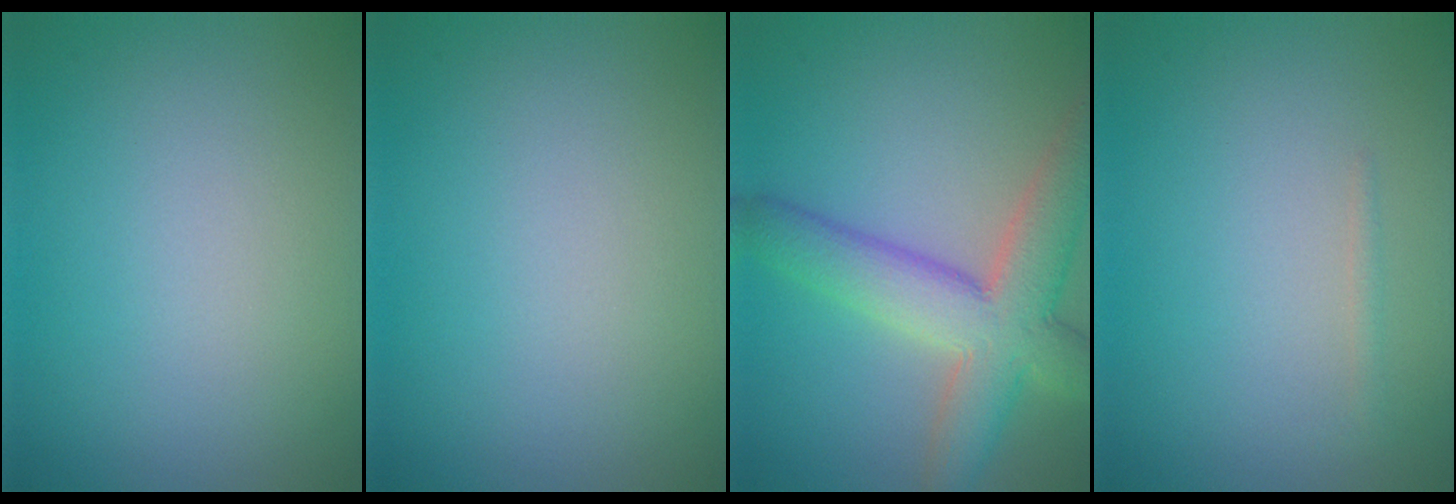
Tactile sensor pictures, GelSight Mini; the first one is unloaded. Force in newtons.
{"total": 0.0}
{"total": 7.6, "press": 7.5, "slide": 0.6}
{"total": 0.6, "press": 0.6, "slide": 0.0}